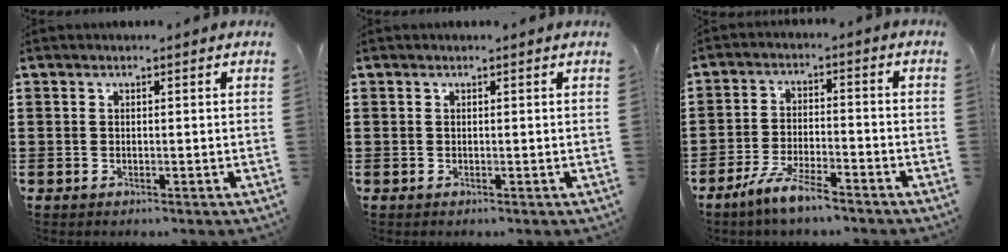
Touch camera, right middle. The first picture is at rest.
{"total": 0.0}
{"total": 5.9, "force": [-4.8, 0.6, 3.5], "torque": [-0.083, -0.012, -0.092]}